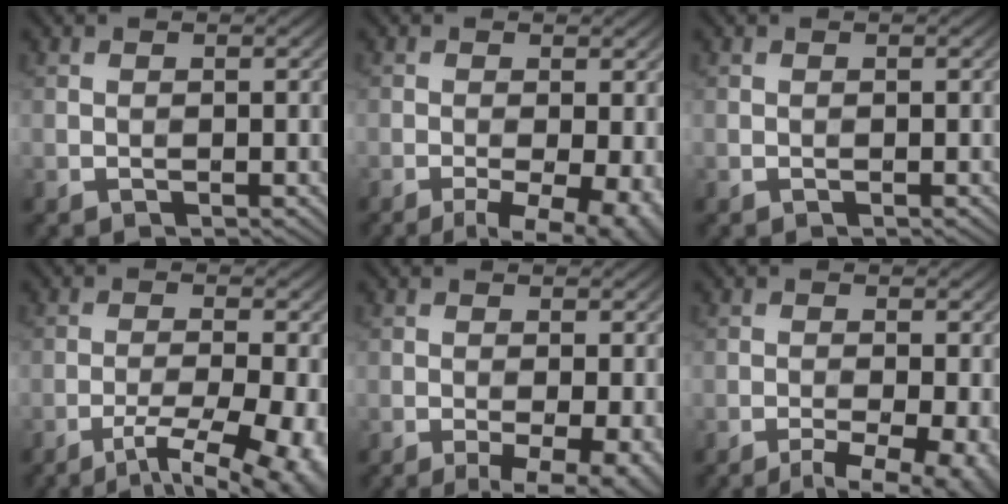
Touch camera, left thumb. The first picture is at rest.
{"total": 7.2, "force": [-3.1, 2.3, 6.1], "torque": [-0.092, -0.009, -0.040]}
{"total": 0.0}
{"total": 10.5, "force": [-6.2, 3.0, 7.8], "torque": [-0.127, -0.015, -0.072]}
{"total": 5.7, "force": [-2.5, 1.5, 4.9], "torque": [-0.073, -0.007, -0.031]}
{"total": 6.6, "force": [-3.6, 1.8, 5.2], "torque": [-0.079, -0.009, -0.050]}